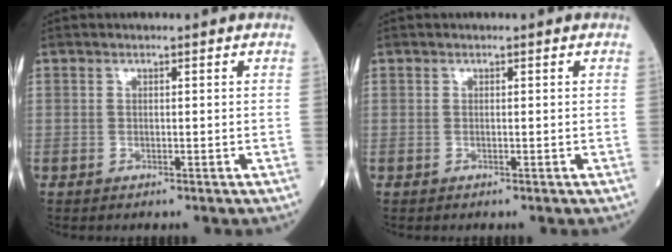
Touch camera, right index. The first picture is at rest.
{"total": 0.0}